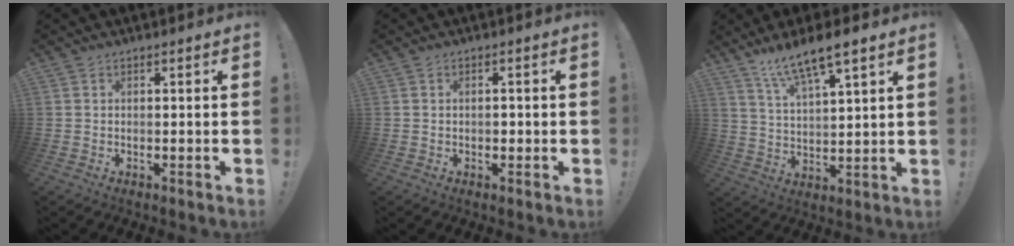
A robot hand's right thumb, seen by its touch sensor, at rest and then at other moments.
{"total": 1.2, "force": [-0.4, 0.9, 0.7], "torque": [-0.004, 0.000, -0.009]}
{"total": 10.1, "force": [8.3, 1.3, 5.7], "torque": [-0.111, -0.045, 0.146]}